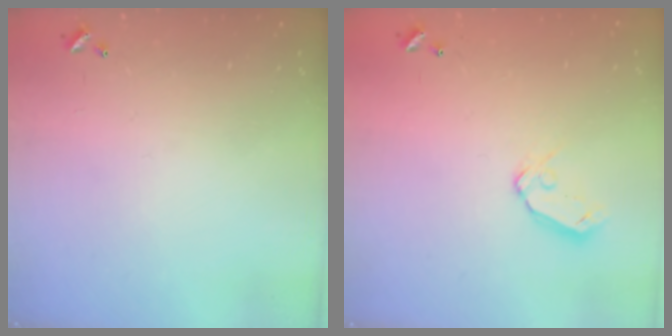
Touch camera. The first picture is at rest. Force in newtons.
{"total": 7.1, "press": 7.1, "slide": 0.8}